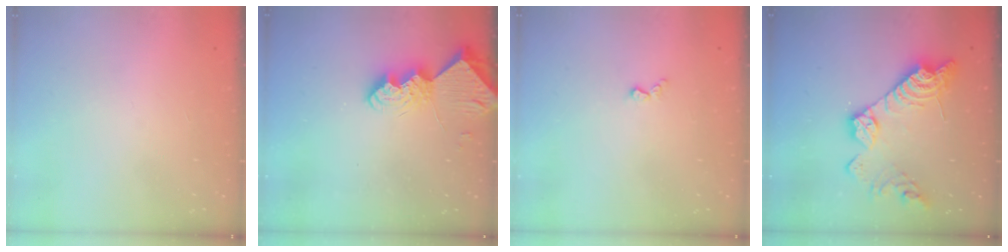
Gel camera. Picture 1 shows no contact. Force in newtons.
{"total": 9.9, "press": 9.8, "slide": 0.9}
{"total": 3.4, "press": 3.4, "slide": 0.5}
{"total": 16.6, "press": 16.5, "slide": 1.3}